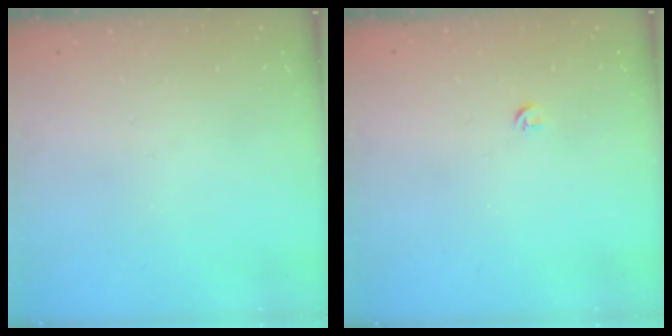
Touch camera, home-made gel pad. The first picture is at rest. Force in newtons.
{"total": 3.4, "press": 3.3, "slide": 0.6}